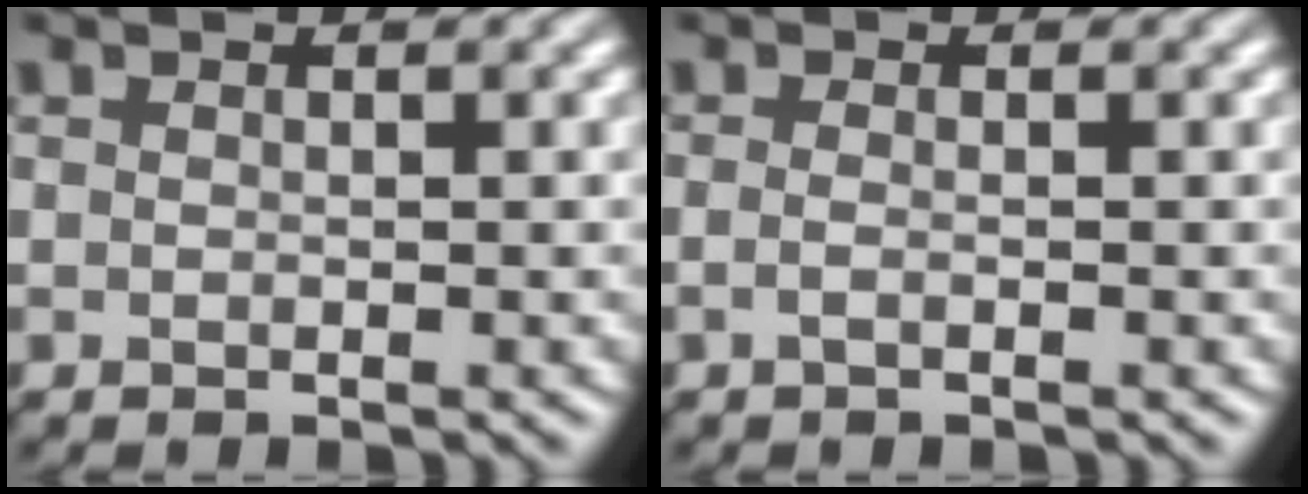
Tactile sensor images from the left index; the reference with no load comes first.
{"total": 1.0, "force": [-0.2, 0.4, 0.9], "torque": [-0.011, -0.011, -0.014]}